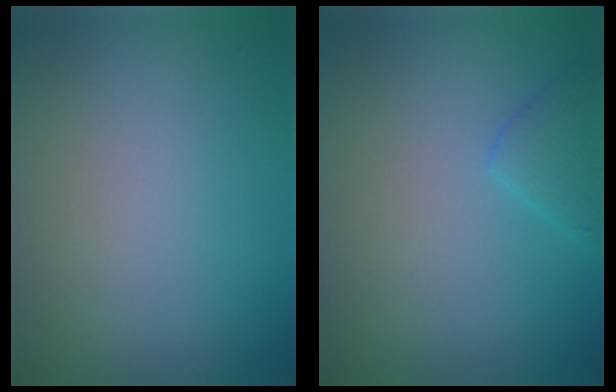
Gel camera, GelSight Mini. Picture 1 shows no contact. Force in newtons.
{"total": 2.1, "press": 2.1, "slide": 0.1}